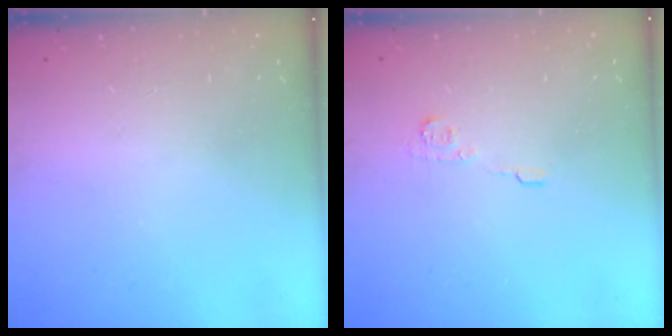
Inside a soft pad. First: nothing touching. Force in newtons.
{"total": 4.9, "press": 4.9, "slide": 0.2}